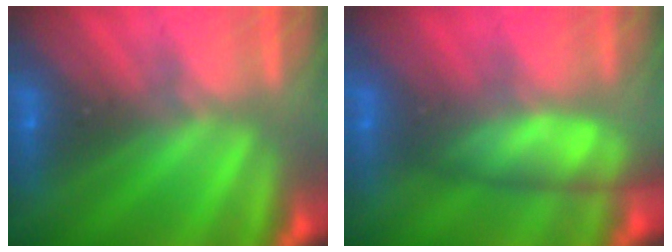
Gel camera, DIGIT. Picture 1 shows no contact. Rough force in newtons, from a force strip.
{"total": 4.7}